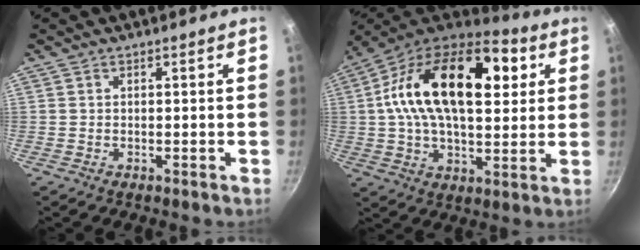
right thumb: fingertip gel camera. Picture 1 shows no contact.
{"total": 25.9, "force": [6.3, 14.6, 20.4], "torque": [-0.328, 0.011, 0.082]}